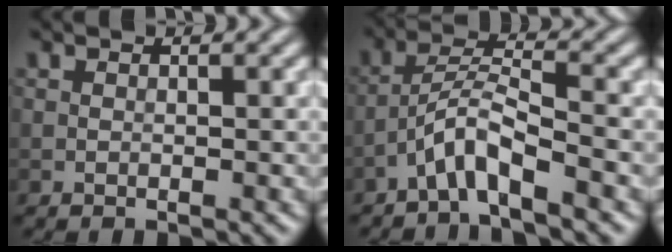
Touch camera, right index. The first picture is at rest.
{"total": 3.9, "force": [-2.7, 0.4, 2.8], "torque": [-0.056, 0.016, -0.057]}